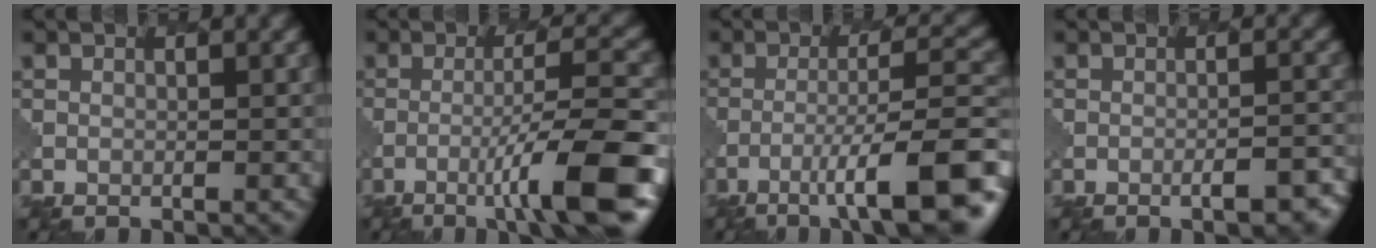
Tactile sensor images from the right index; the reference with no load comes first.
{"total": 8.6, "force": [-3.9, 1.0, 7.6], "torque": [-0.112, 0.011, -0.063]}
{"total": 10.8, "force": [-5.5, 2.4, 9.0], "torque": [-0.135, 0.007, -0.081]}
{"total": 4.1, "force": [-2.4, 1.2, 3.0], "torque": [-0.037, 0.007, -0.026]}